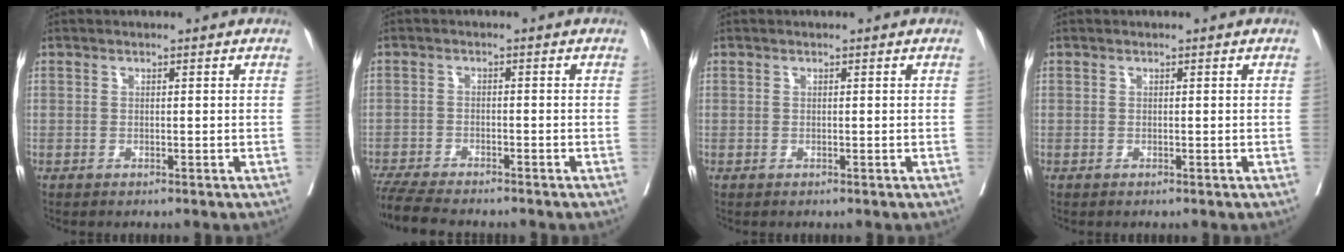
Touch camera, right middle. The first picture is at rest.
{"total": 8.2, "force": [-7.4, 1.0, 3.5], "torque": [-0.055, -0.019, -0.124]}
{"total": 0.0}
{"total": 0.0}